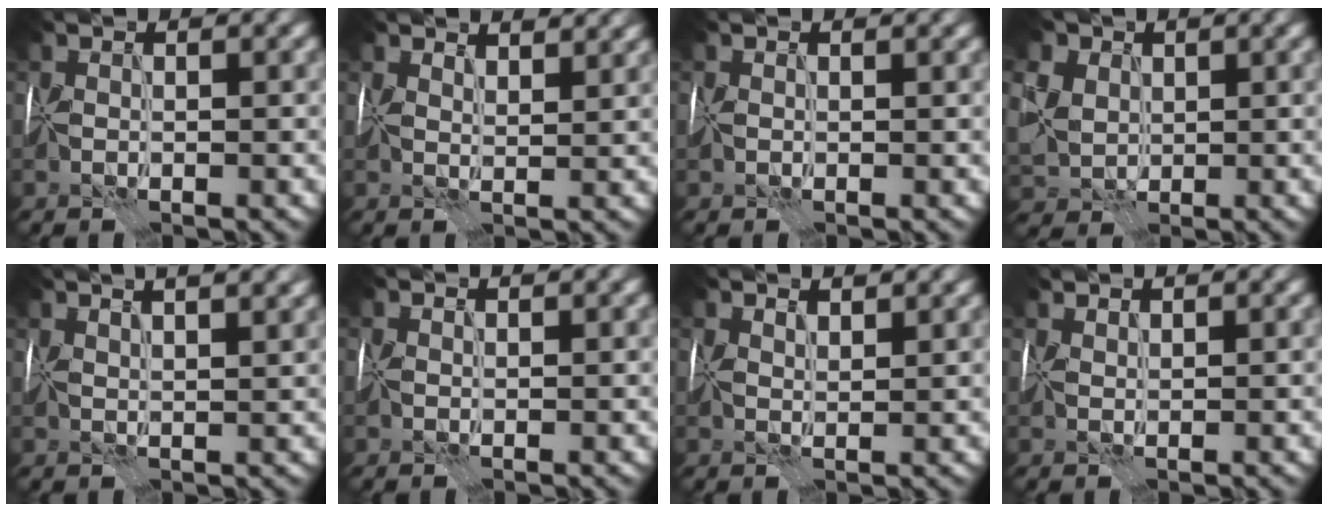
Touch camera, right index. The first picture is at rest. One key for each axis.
{"total": 4.0, "fx": 3.2, "fy": 1.4, "fz": 1.9, "tx": -0.029, "ty": 0.004, "tz": 0.040}
{"total": 1.1, "fx": 0.5, "fy": 0.9, "fz": 0.5, "tx": -0.014, "ty": 0.001, "tz": 0.011}
{"total": 7.1, "fx": 2.1, "fy": 5.7, "fz": 3.7, "tx": -0.101, "ty": 0.024, "tz": 0.028}
{"total": 8.4, "fx": 5.2, "fy": 3.3, "fz": 5.6, "tx": -0.072, "ty": 0.047, "tz": 0.059}
{"total": 0.8, "fx": 0.5, "fy": 0.4, "fz": 0.4, "tx": -0.010, "ty": -0.001, "tz": 0.012}
{"total": 2.7, "fx": 2.0, "fy": 0.9, "fz": 1.5, "tx": -0.025, "ty": 0.005, "tz": 0.027}
{"total": 1.7, "fx": 1.6, "fy": 0.3, "fz": 0.5, "tx": -0.016, "ty": 0.005, "tz": 0.028}